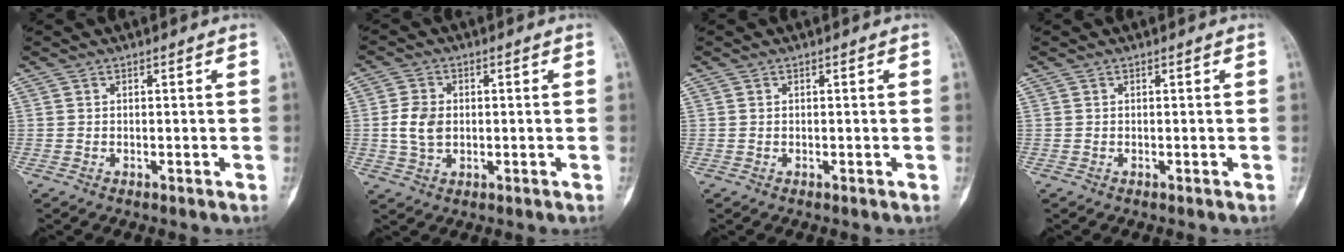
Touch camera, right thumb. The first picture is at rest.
{"total": 5.4, "force": [0.0, 3.9, 3.7], "torque": [-0.069, 0.004, 0.000]}
{"total": 0.0}
{"total": 0.0}